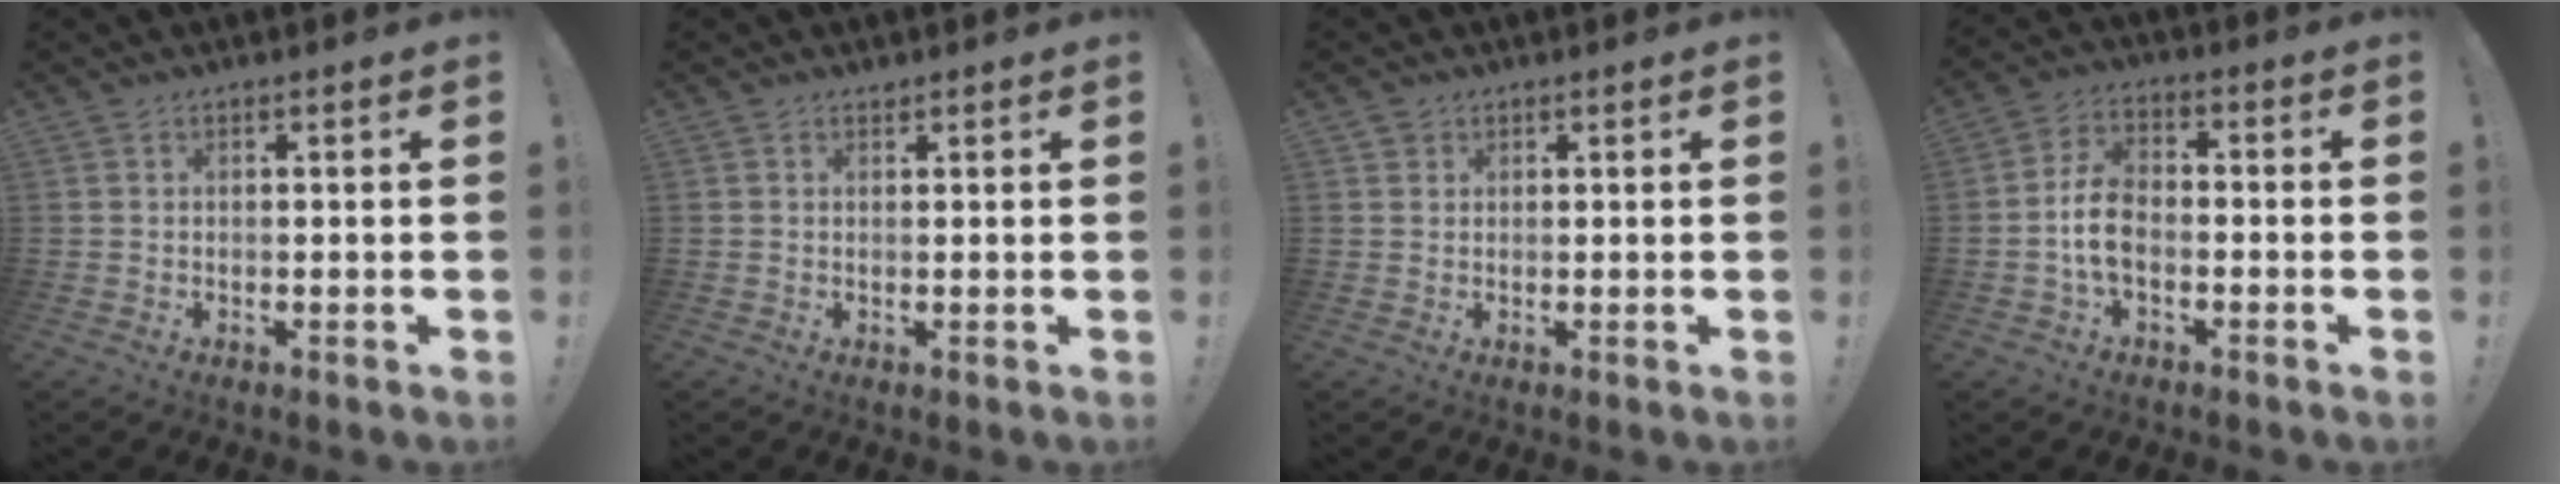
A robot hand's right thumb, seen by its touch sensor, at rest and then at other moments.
{"total": 0.8, "force": [0.8, 0.0, 0.0], "torque": [0.014, -0.009, 0.013]}
{"total": 1.4, "force": [1.0, 0.9, 0.2], "torque": [0.001, -0.004, 0.017]}
{"total": 9.0, "force": [-2.2, 5.7, 6.6], "torque": [-0.130, 0.012, -0.037]}